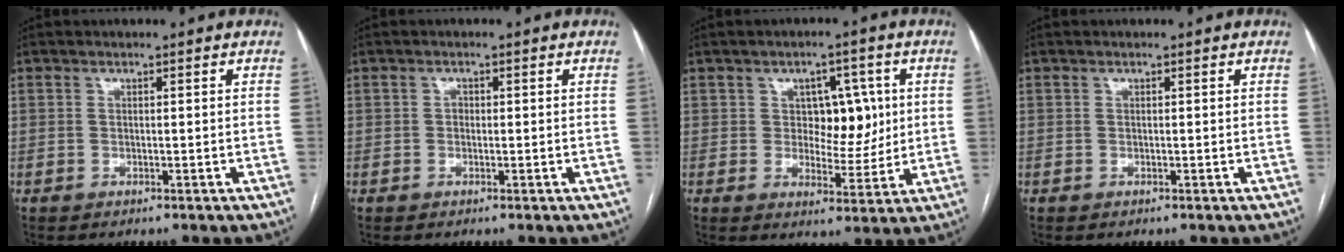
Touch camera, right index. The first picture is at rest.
{"total": 0.7, "force": [-0.1, 0.6, 0.4], "torque": [-0.004, 0.004, -0.002]}
{"total": 7.2, "force": [1.3, 4.4, 5.6], "torque": [-0.067, 0.012, 0.029]}
{"total": 0.0}